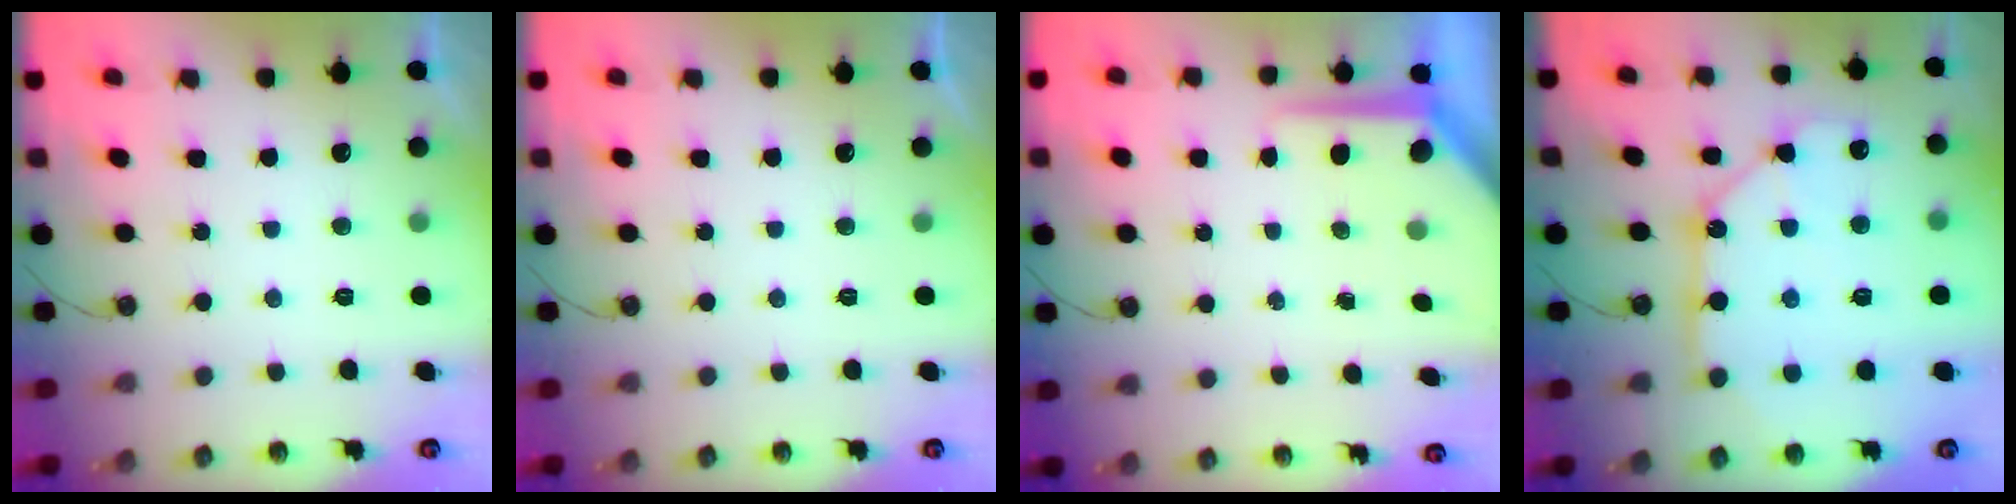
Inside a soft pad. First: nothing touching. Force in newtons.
{"total": 0.0}
{"total": 7.5, "press": 7.5, "slide": 0.5}
{"total": 12.0, "press": 11.9, "slide": 1.2}